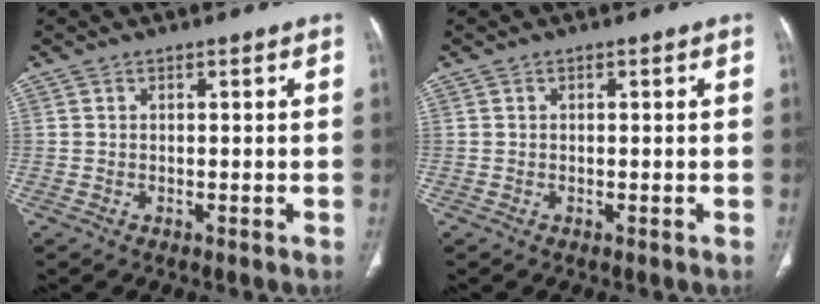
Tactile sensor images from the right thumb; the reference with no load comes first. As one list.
[{"total": 0.0}]